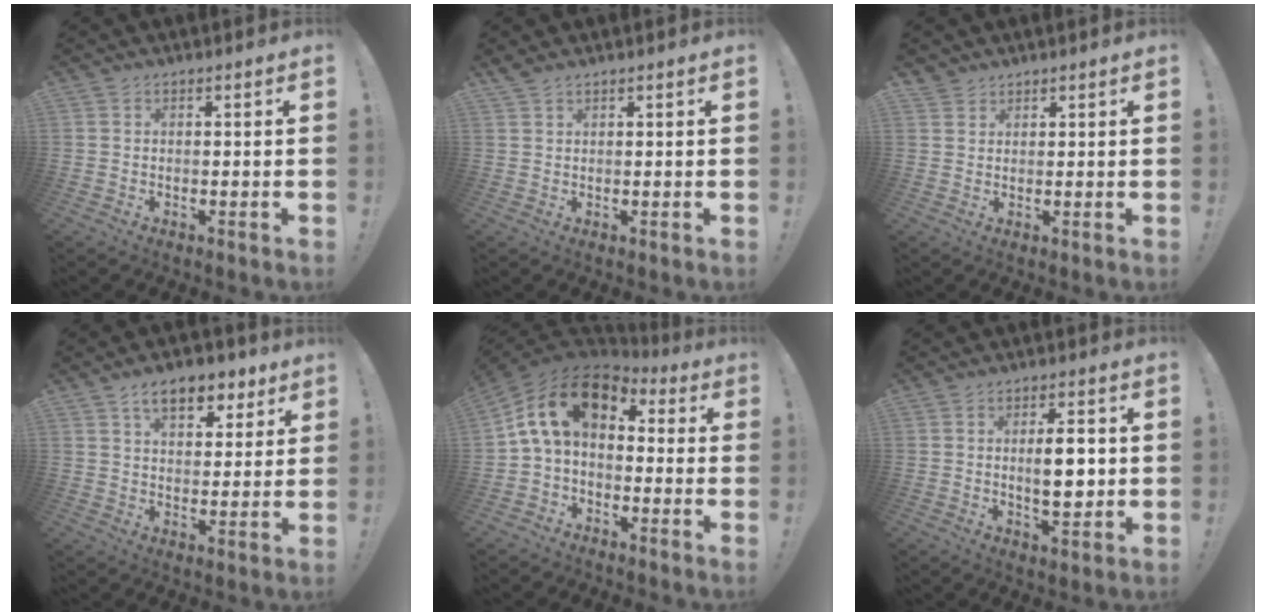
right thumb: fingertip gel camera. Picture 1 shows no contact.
{"total": 1.5, "force": [1.3, 0.3, 0.7], "torque": [-0.014, -0.004, 0.024]}
{"total": 2.5, "force": [2.1, 1.3, 0.1], "torque": [0.002, -0.012, 0.039]}
{"total": 11.2, "force": [6.5, 6.2, 6.8], "torque": [-0.094, -0.028, 0.115]}
{"total": 14.7, "force": [3.8, 8.3, 11.6], "torque": [-0.212, -0.003, 0.068]}
{"total": 8.7, "force": [0.2, 3.4, 8.0], "torque": [-0.126, -0.007, -0.005]}